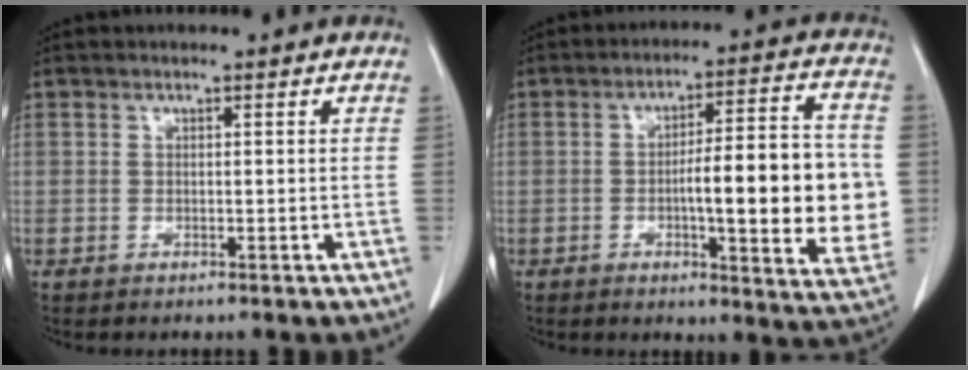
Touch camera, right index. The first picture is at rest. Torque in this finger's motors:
{"motor_torque": [2.03, -0.11, 1.05, 0.10]}